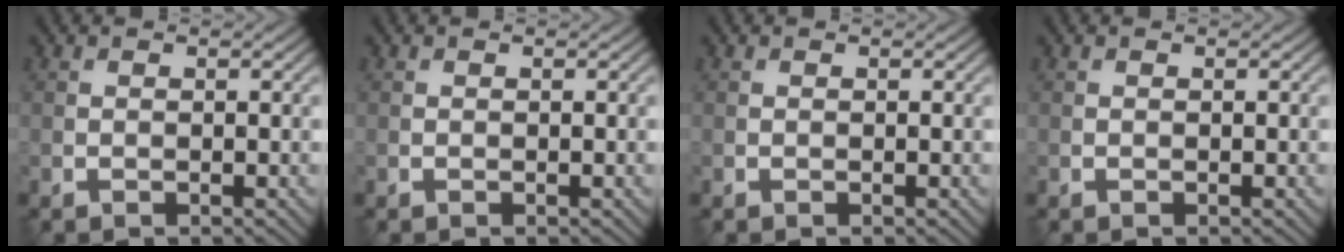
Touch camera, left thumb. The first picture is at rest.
{"total": 0.0}
{"total": 0.0}
{"total": 0.0}